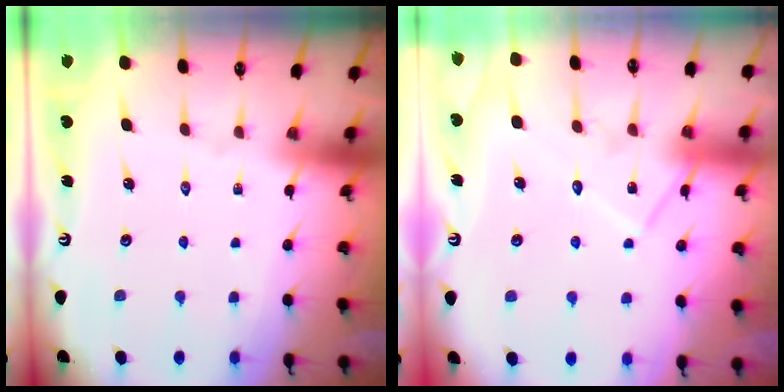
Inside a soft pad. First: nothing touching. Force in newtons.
{"total": 12.1, "press": 12.1, "slide": 0.7}